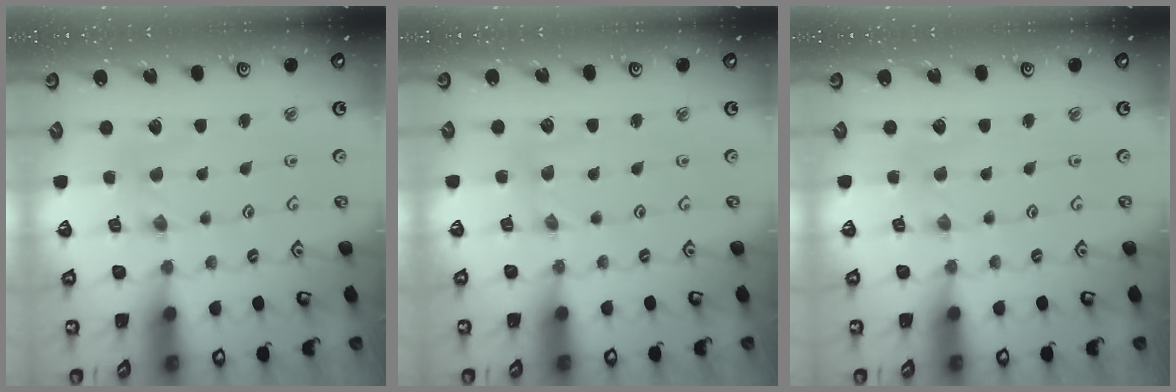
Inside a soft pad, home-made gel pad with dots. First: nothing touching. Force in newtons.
{"total": 1.4, "press": 1.4, "slide": 0.3}
{"total": 0.0}